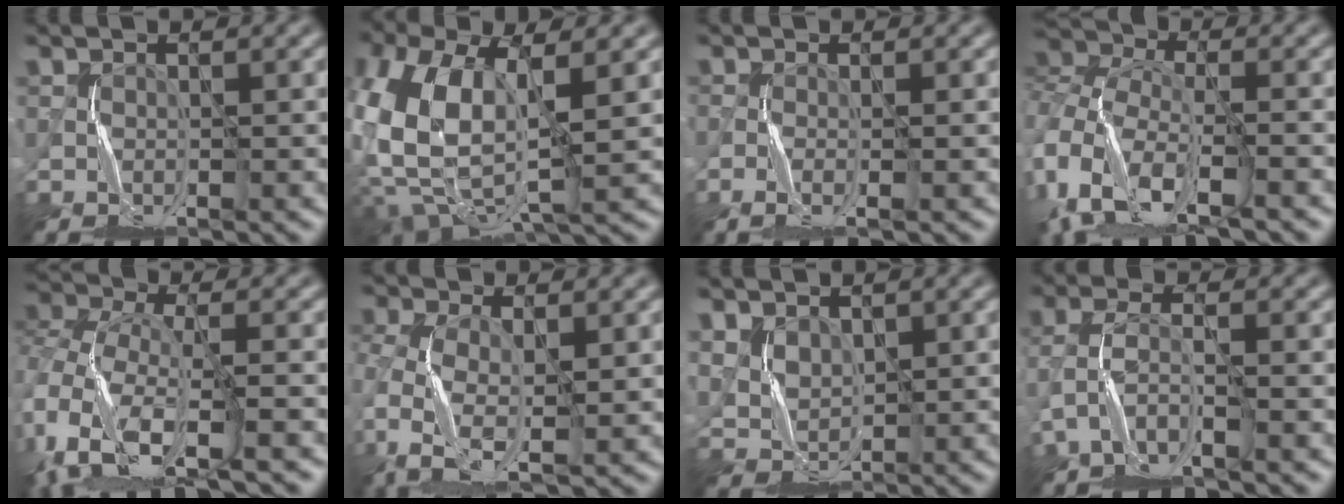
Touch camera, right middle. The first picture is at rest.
{"total": 11.0, "force": [-0.1, 6.4, 9.0], "torque": [-0.222, -0.018, -0.001]}
{"total": 1.5, "force": [-1.3, 0.0, 0.6], "torque": [-0.017, -0.001, -0.028]}
{"total": 12.0, "force": [-5.3, 7.0, 8.1], "torque": [-0.187, -0.015, -0.078]}
{"total": 10.6, "force": [-5.0, 5.2, 7.7], "torque": [-0.185, -0.020, -0.079]}
{"total": 6.5, "force": [-2.2, 3.6, 4.9], "torque": [-0.124, -0.013, -0.052]}
{"total": 2.5, "force": [1.6, 1.7, 0.8], "torque": [-0.026, -0.005, 0.040]}
{"total": 2.4, "force": [-2.1, 0.4, 1.1], "torque": [-0.033, 0.008, -0.050]}